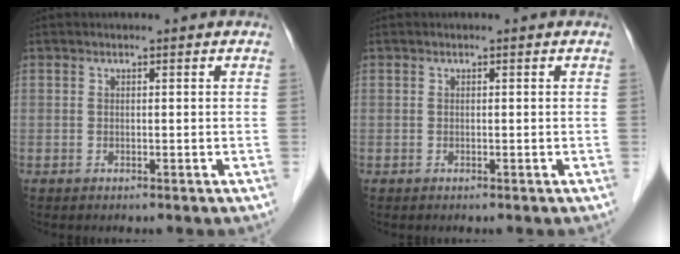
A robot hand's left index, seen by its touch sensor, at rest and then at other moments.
{"total": 0.0}